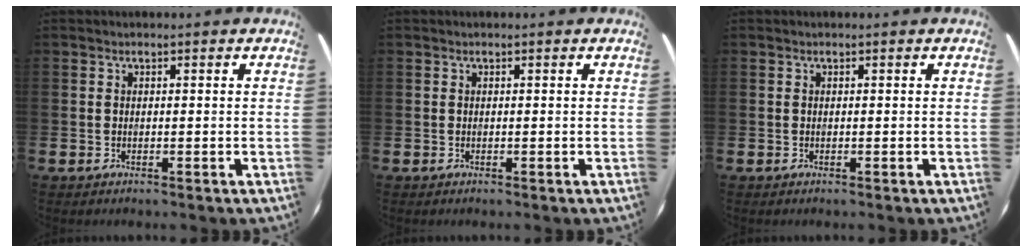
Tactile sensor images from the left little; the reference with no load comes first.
{"total": 0.0}
{"total": 0.0}